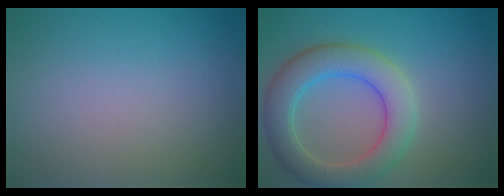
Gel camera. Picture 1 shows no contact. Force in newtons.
{"total": 6.0, "press": 6.0, "slide": 0.7}